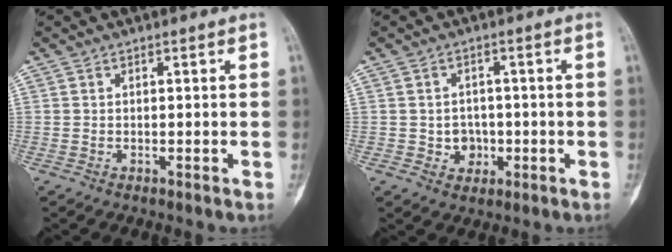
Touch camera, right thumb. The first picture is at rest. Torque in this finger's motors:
{"motor_torque": [0.13, 0.11, 0.07, -0.40, -0.03]}